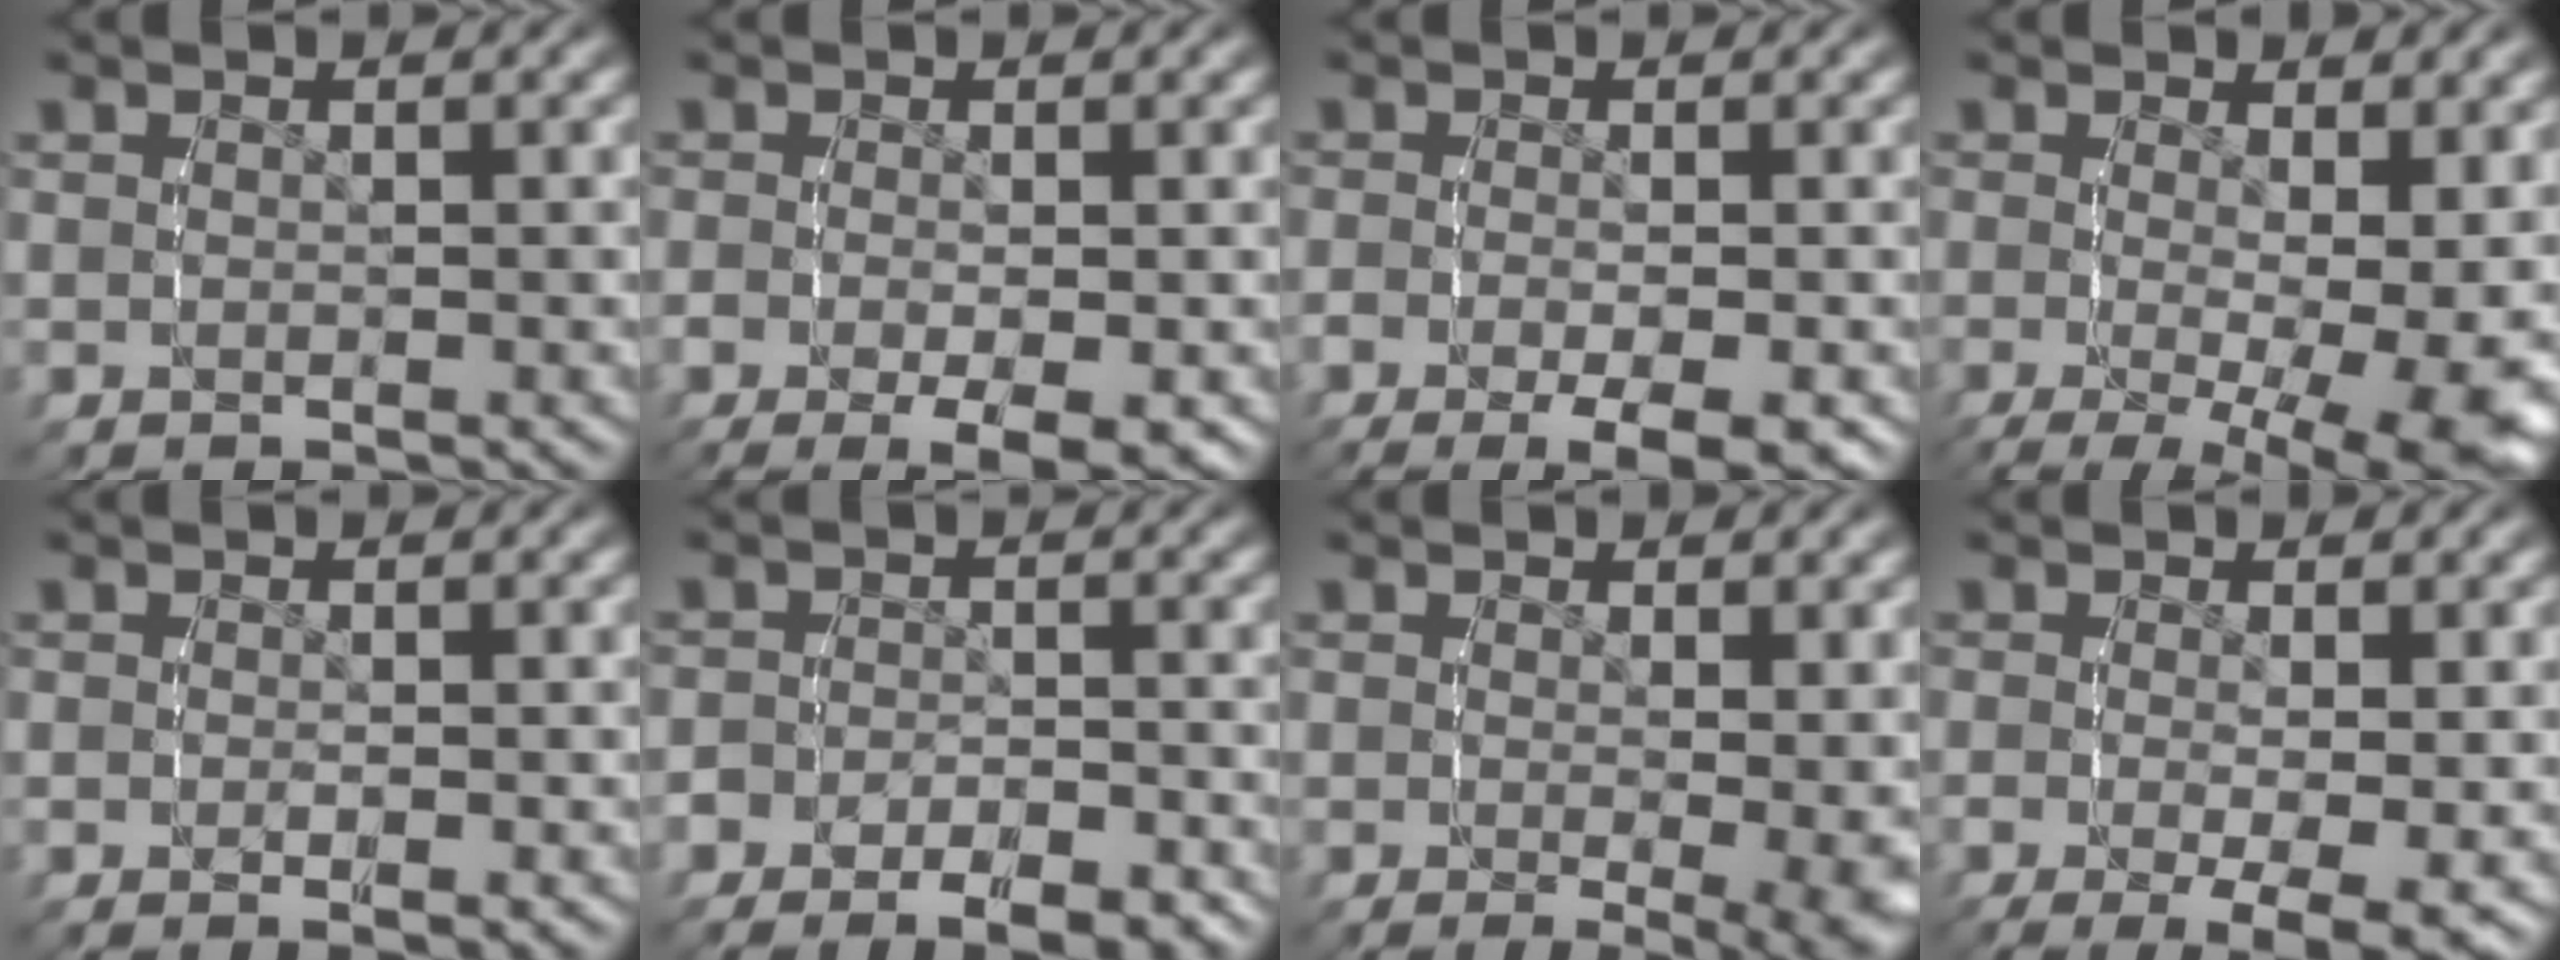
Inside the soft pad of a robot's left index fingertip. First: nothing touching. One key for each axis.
{"total": 5.4, "fx": -3.0, "fy": 2.2, "fz": 3.9, "tx": -0.064, "ty": -0.025, "tz": -0.029}
{"total": 6.7, "fx": -4.2, "fy": 2.7, "fz": 4.5, "tx": -0.072, "ty": -0.023, "tz": -0.051}
{"total": 9.8, "fx": -4.4, "fy": 3.5, "fz": 8.0, "tx": -0.122, "ty": -0.060, "tz": -0.037}
{"total": 0.7, "fx": -0.4, "fy": 0.3, "fz": 0.6, "tx": -0.010, "ty": -0.001, "tz": -0.003}
{"total": 3.6, "fx": -2.8, "fy": 1.9, "fz": 1.2, "tx": -0.020, "ty": -0.010, "tz": -0.045}
{"total": 5.0, "fx": -1.5, "fy": 1.1, "fz": 4.6, "tx": -0.056, "ty": -0.026, "tz": -0.014}
{"total": 7.2, "fx": -4.6, "fy": 2.2, "fz": 5.0, "tx": -0.088, "ty": -0.049, "tz": -0.044}